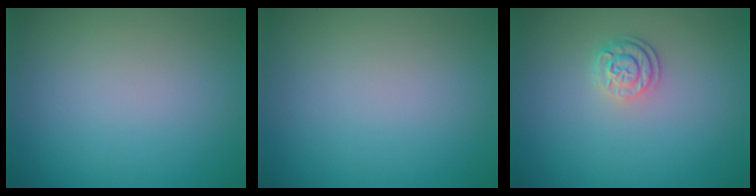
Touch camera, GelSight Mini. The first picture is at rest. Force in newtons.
{"total": 0.0}
{"total": 2.3, "press": 1.8, "slide": 1.4}